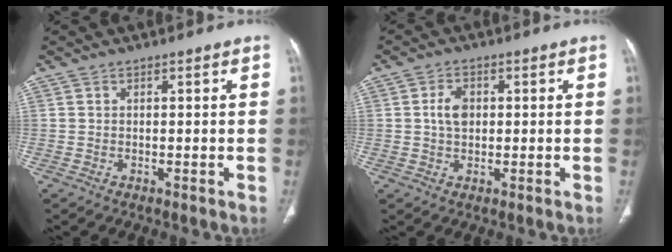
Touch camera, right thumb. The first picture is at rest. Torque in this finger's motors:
{"motor_torque": [0.57, 1.01, 0.81, -0.11, 0.03]}